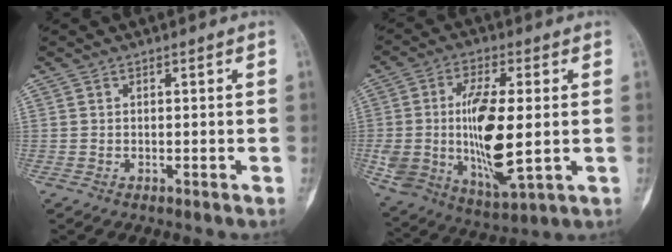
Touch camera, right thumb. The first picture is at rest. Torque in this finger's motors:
{"motor_torque": [1.09, 3.77, 1.04, -0.77, 0.21]}